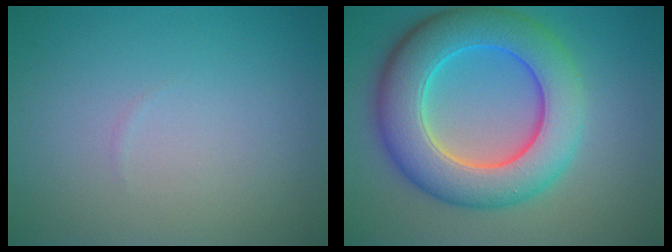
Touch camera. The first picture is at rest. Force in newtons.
{"total": 9.7, "press": 9.7, "slide": 0.4}